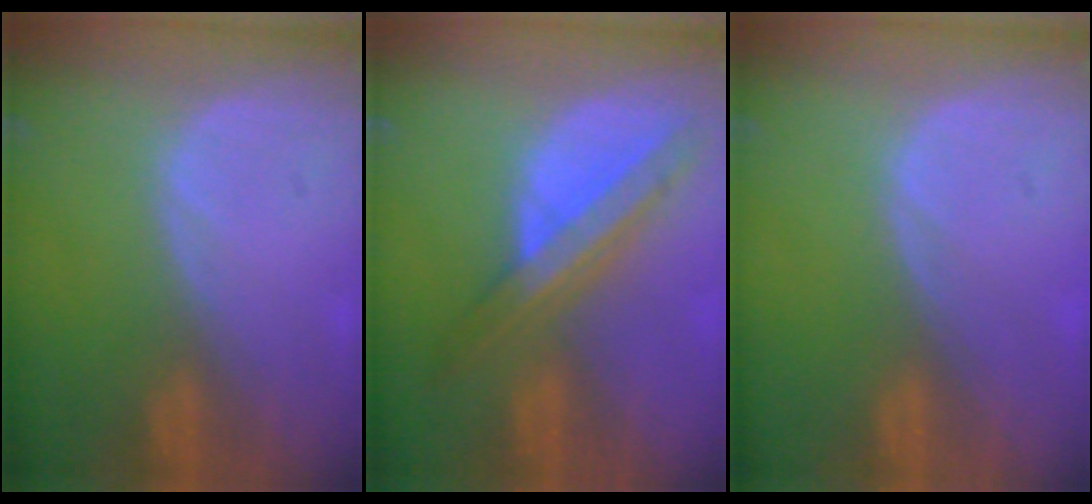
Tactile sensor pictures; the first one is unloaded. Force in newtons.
{"total": 8.3, "press": 7.1, "slide": 4.4}
{"total": 0.0}